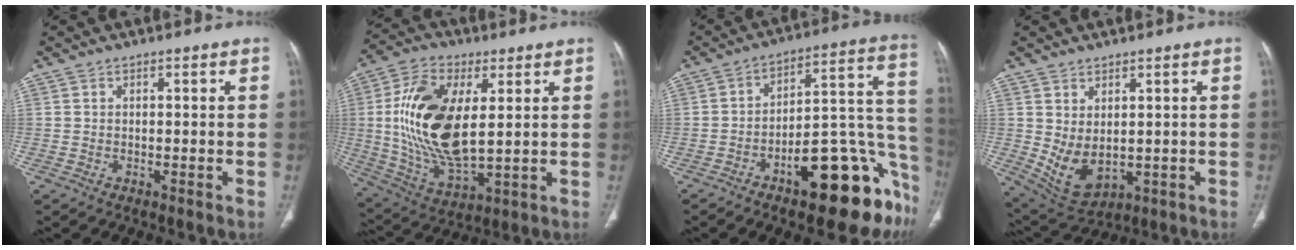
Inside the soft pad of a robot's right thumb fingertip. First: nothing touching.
{"total": 20.0, "force": [3.0, 9.9, 17.2], "torque": [-0.335, -0.016, 0.061]}
{"total": 23.7, "force": [-11.2, 8.8, 18.9], "torque": [-0.161, 0.094, -0.150]}
{"total": 8.2, "force": [0.3, 4.9, 6.5], "torque": [-0.108, -0.012, 0.034]}